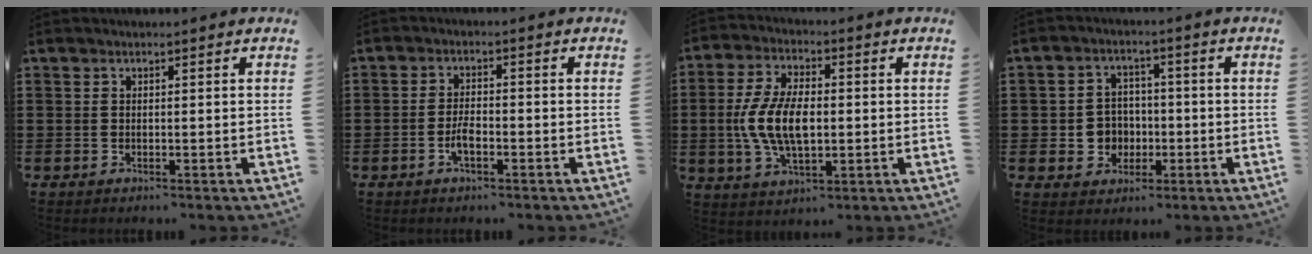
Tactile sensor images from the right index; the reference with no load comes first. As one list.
[{"total": 3.0, "force": [-1.5, 0.9, 2.4], "torque": [-0.051, 0.000, -0.028]}, {"total": 9.4, "force": [-0.7, 4.6, 8.2], "torque": [-0.186, -0.001, -0.019]}, {"total": 4.5, "force": [-0.9, 4.3, 1.3], "torque": [-0.039, 0.011, -0.018]}]